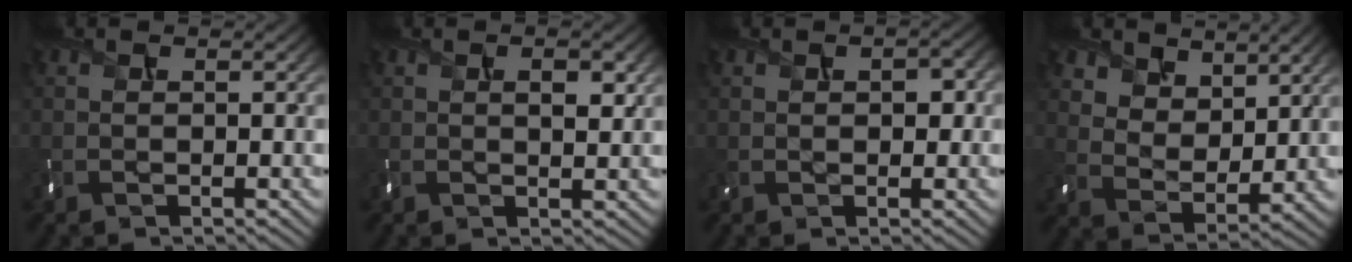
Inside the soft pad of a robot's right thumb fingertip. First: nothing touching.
{"total": 2.7, "force": [0.9, 1.1, 2.3], "torque": [-0.038, -0.002, 0.016]}
{"total": 2.9, "force": [0.5, 1.9, 2.0], "torque": [-0.037, -0.001, 0.011]}
{"total": 7.6, "force": [5.5, 4.2, 3.1], "torque": [-0.079, -0.026, 0.113]}